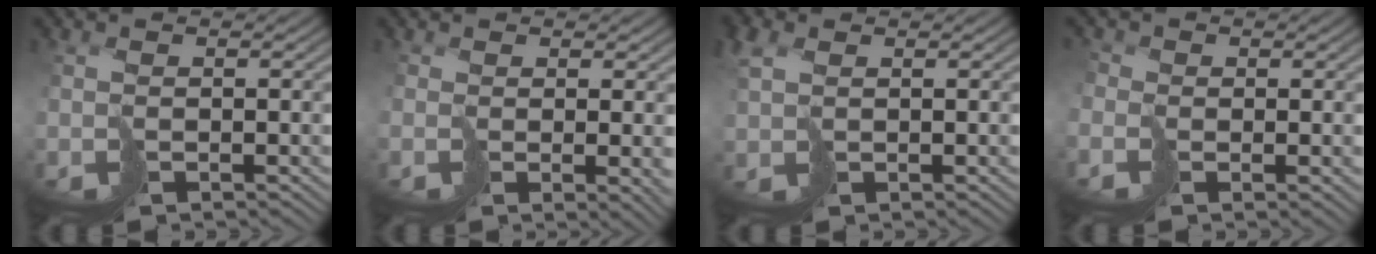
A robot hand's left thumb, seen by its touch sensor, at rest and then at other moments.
{"total": 2.0, "force": [-0.3, 0.2, 2.0], "torque": [-0.022, -0.017, 0.008]}
{"total": 3.1, "force": [1.2, 2.1, 2.0], "torque": [-0.072, -0.003, 0.021]}
{"total": 1.0, "force": [-0.7, 0.4, -0.5], "torque": [0.011, 0.003, -0.023]}